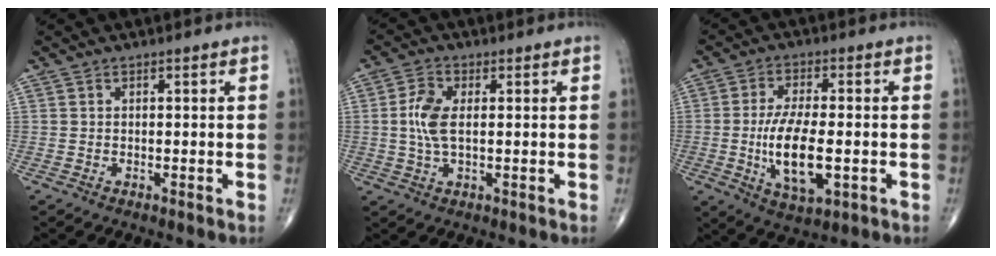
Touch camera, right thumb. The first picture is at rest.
{"total": 5.9, "force": [0.4, 2.9, 5.1], "torque": [-0.118, 0.004, 0.006]}
{"total": 12.0, "force": [-2.1, 5.0, 10.7], "torque": [-0.197, -0.005, -0.030]}